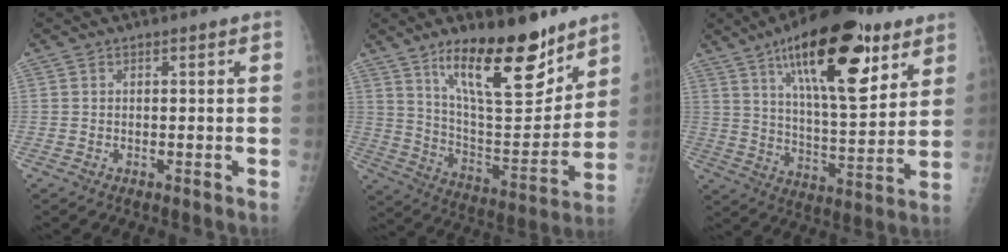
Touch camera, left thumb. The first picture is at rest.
{"total": 20.6, "force": [13.6, 7.0, 13.7], "torque": [-0.174, -0.092, 0.232]}
{"total": 23.6, "force": [12.4, 8.6, 18.1], "torque": [-0.253, -0.047, 0.199]}